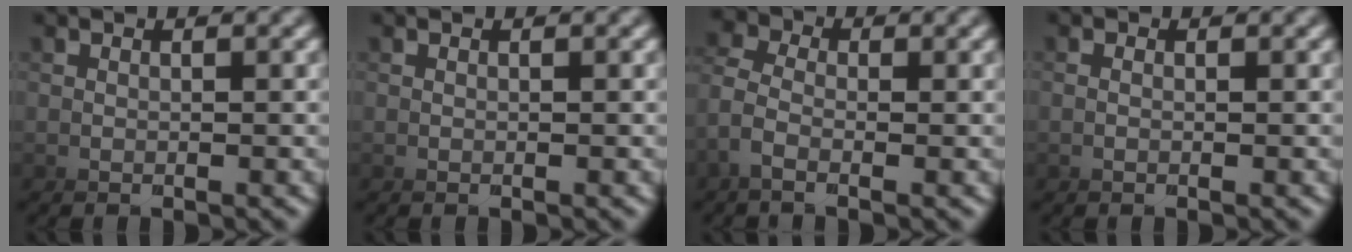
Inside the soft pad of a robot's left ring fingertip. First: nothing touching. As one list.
[{"total": 0.0}, {"total": 2.6, "force": [-2.2, -0.4, -1.3], "torque": [-0.004, 0.003, -0.051]}, {"total": 0.5, "force": [-0.4, -0.3, -0.2], "torque": [0.000, -0.006, -0.004]}]